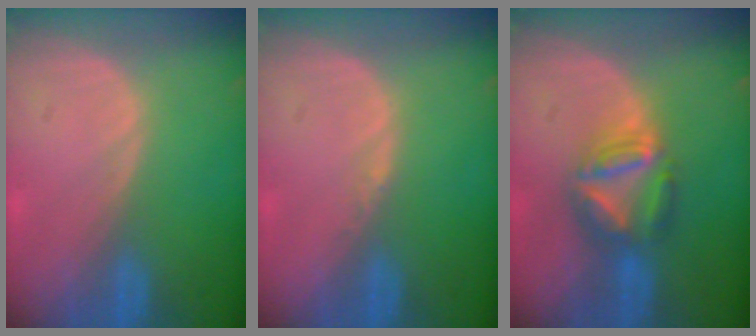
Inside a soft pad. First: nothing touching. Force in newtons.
{"total": 0.6, "press": 0.5, "slide": 0.4}
{"total": 7.2, "press": 6.3, "slide": 3.5}